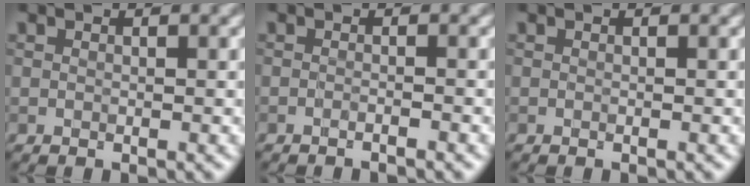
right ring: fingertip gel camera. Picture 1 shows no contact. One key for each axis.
{"total": 1.0, "fx": -0.8, "fy": 0.1, "fz": 0.6, "tx": -0.006, "ty": -0.002, "tz": -0.021}
{"total": 0.0}